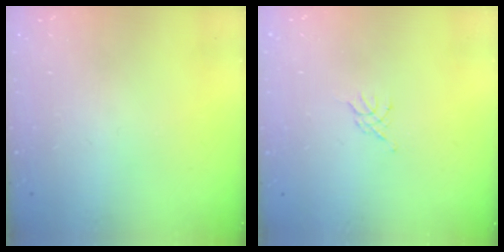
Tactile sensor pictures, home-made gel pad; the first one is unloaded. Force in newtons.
{"total": 2.3, "press": 2.2, "slide": 0.5}